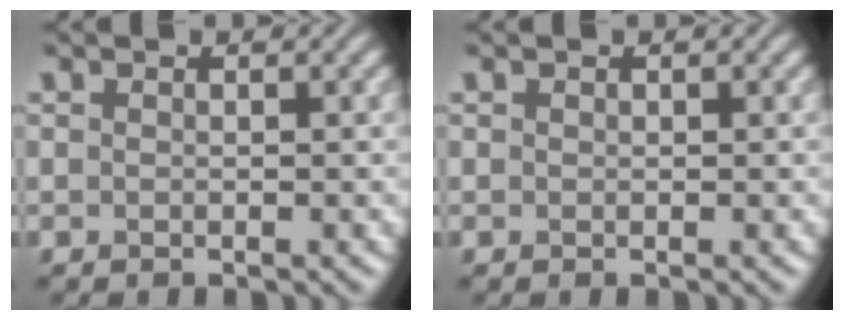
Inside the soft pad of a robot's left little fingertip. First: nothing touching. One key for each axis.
{"total": 0.0}